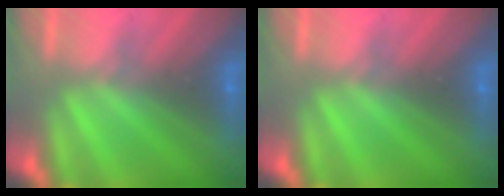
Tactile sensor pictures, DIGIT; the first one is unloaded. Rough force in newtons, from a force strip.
{"total": 0.0}